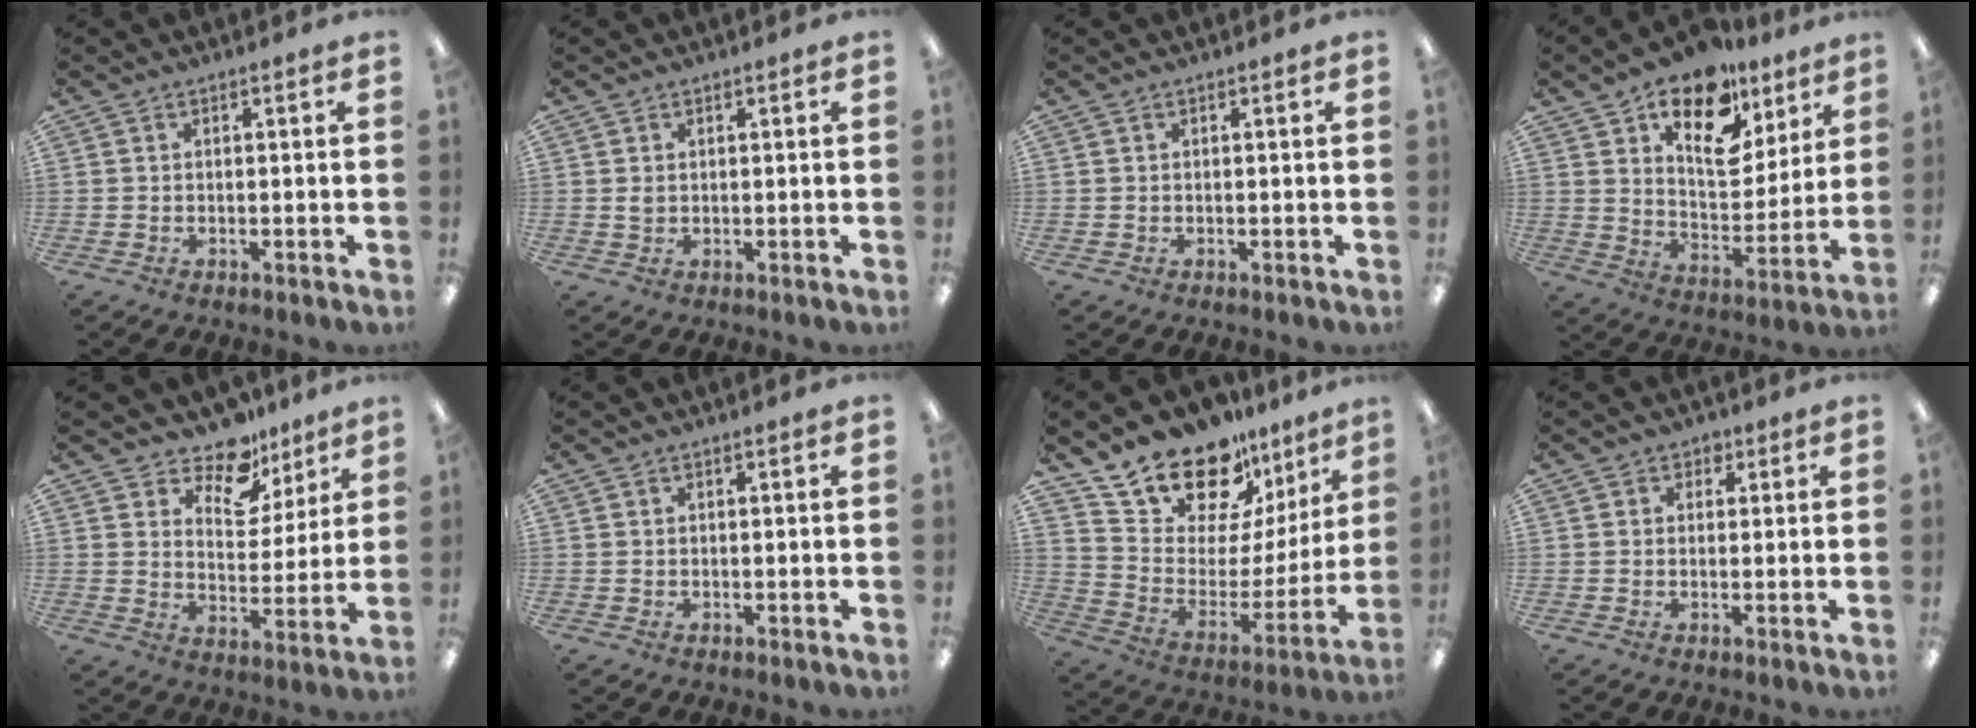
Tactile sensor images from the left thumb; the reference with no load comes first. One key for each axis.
{"total": 1.3, "fx": 0.5, "fy": 1.1, "fz": 0.6, "tx": -0.014, "ty": 0.004, "tz": 0.008}
{"total": 0.0}
{"total": 17.4, "fx": 11.5, "fy": 9.2, "fz": 9.2, "tx": -0.143, "ty": -0.067, "tz": 0.202}
{"total": 11.5, "fx": 9.4, "fy": 5.7, "fz": 3.6, "tx": -0.064, "ty": -0.065, "tz": 0.172}
{"total": 0.0}
{"total": 20.1, "fx": 17.2, "fy": 8.5, "fz": 6.0, "tx": -0.111, "ty": -0.140, "tz": 0.312}
{"total": 2.0, "fx": 0.7, "fy": 1.8, "fz": 0.5, "tx": 0.006, "ty": -0.001, "tz": 0.009}